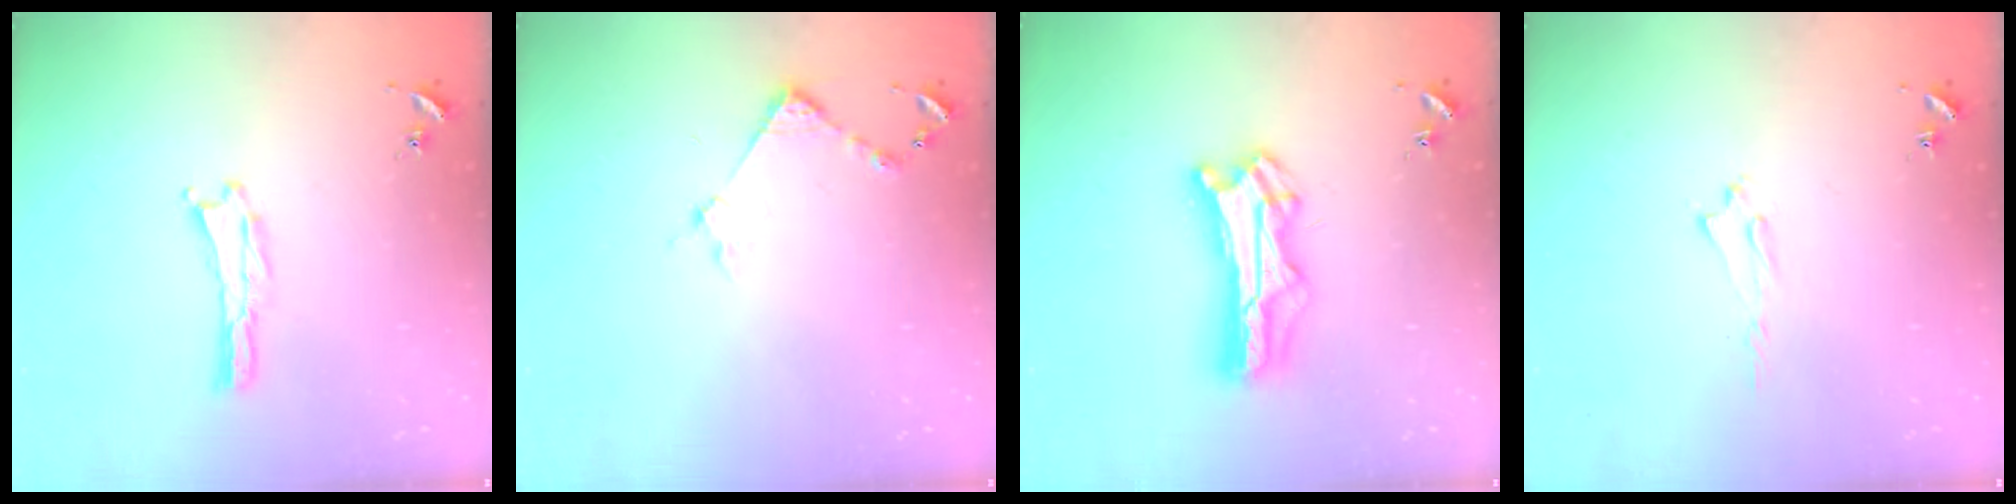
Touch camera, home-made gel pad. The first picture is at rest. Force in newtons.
{"total": 3.5, "press": 3.5, "slide": 0.3}
{"total": 9.2, "press": 9.2, "slide": 1.0}
{"total": 1.6, "press": 1.6, "slide": 0.2}